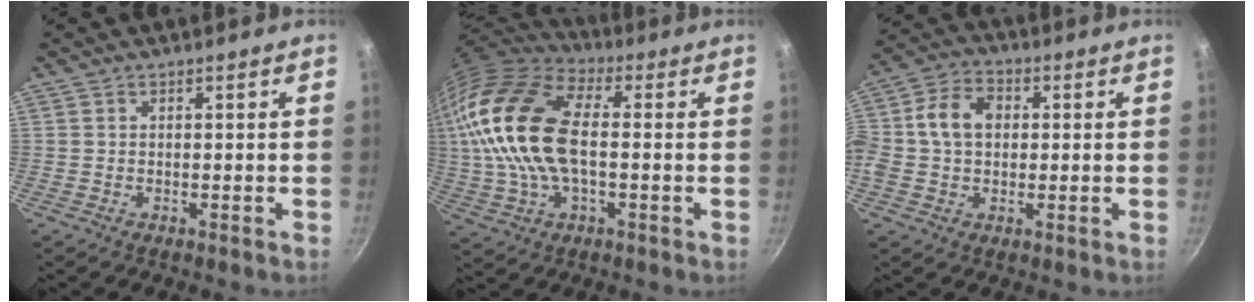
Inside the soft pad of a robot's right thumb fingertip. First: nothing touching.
{"total": 21.9, "force": [1.5, 12.2, 18.1], "torque": [-0.362, 0.026, 0.018]}
{"total": 11.4, "force": [1.2, 8.4, 7.7], "torque": [-0.131, 0.023, -0.001]}